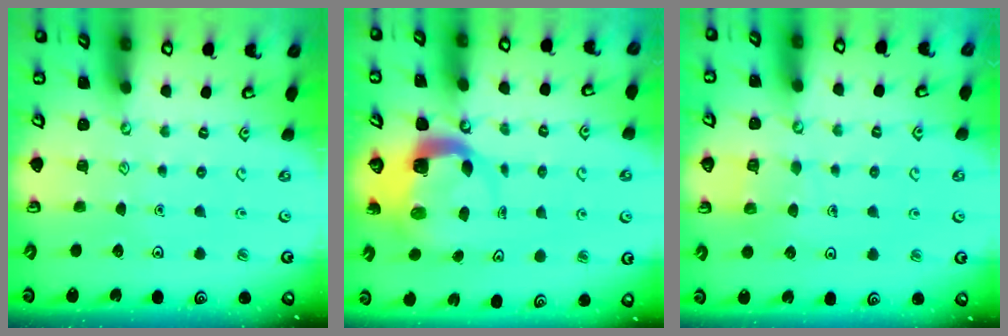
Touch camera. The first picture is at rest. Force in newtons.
{"total": 4.5, "press": 4.5, "slide": 0.6}
{"total": 5.7, "press": 5.6, "slide": 0.4}